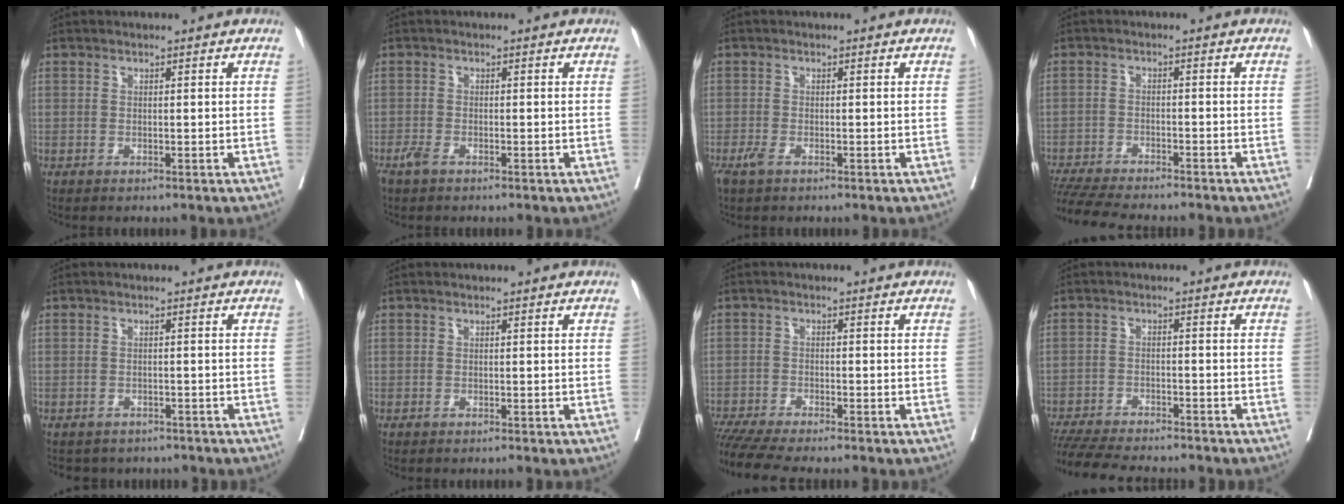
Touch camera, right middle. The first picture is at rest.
{"total": 1.8, "force": [-1.3, 0.6, 1.1], "torque": [-0.030, -0.003, -0.024]}
{"total": 1.8, "force": [-1.1, 0.6, 1.2], "torque": [-0.034, -0.005, -0.021]}
{"total": 12.4, "force": [-11.2, 1.3, 5.2], "torque": [-0.080, -0.015, -0.171]}
{"total": 6.1, "force": [-5.4, 2.8, 0.7], "torque": [-0.002, 0.004, -0.060]}
{"total": 0.0}
{"total": 9.1, "force": [-8.1, 0.0, 4.2], "torque": [-0.059, -0.016, -0.133]}
{"total": 14.5, "force": [-13.1, 2.1, 5.9], "torque": [-0.112, -0.021, -0.192]}